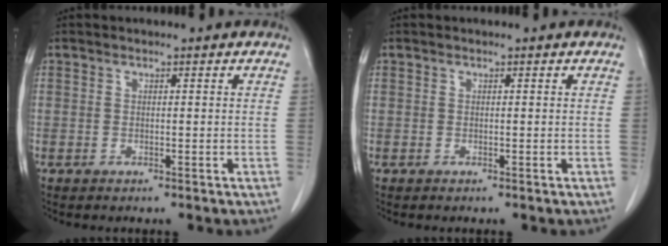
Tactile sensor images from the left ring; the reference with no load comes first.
{"total": 0.0}